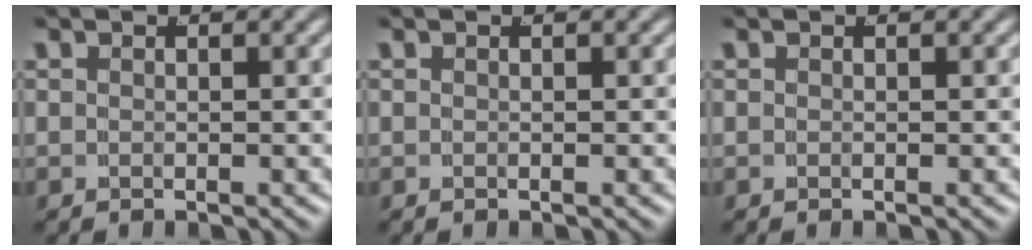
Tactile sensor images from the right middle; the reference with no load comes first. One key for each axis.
{"total": 0.0}
{"total": 0.0}